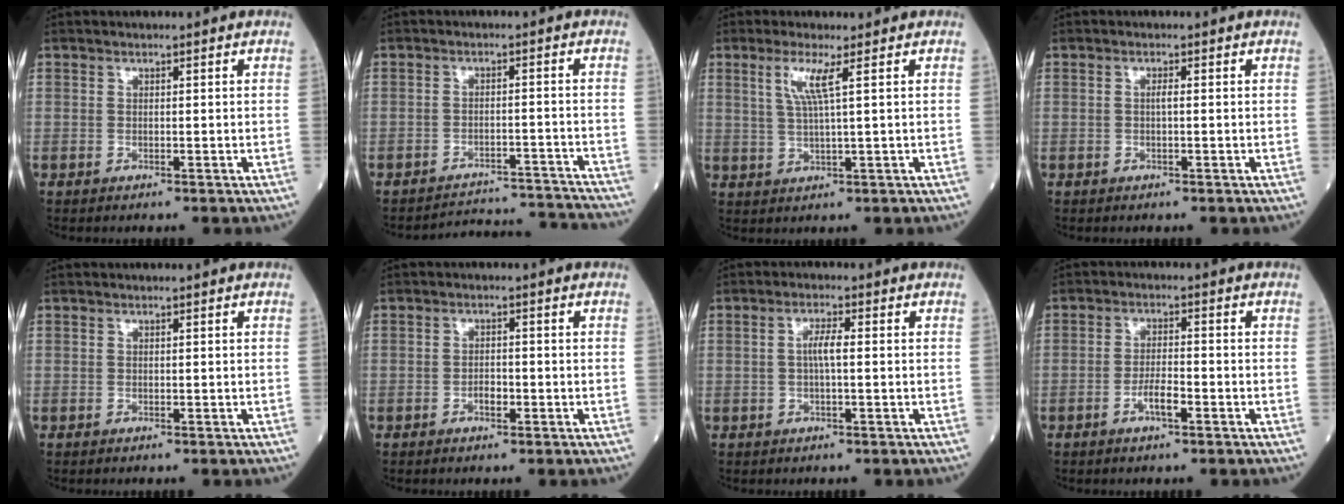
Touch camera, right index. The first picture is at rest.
{"total": 11.7, "force": [-11.6, -0.2, -0.3], "torque": [0.011, 0.017, -0.149]}
{"total": 4.3, "force": [1.7, -0.6, 3.9], "torque": [-0.085, -0.002, 0.037]}
{"total": 0.8, "force": [0.0, 0.0, 0.8], "torque": [-0.014, 0.000, -0.002]}
{"total": 0.0}
{"total": 1.8, "force": [-0.8, 0.8, 1.3], "torque": [-0.020, 0.004, -0.013]}
{"total": 2.7, "force": [0.0, 0.3, 2.7], "torque": [-0.053, 0.003, 0.000]}
{"total": 3.4, "force": [-1.6, 0.7, 2.9], "torque": [-0.054, 0.002, -0.030]}